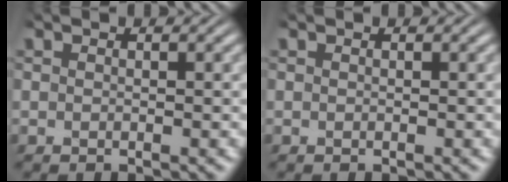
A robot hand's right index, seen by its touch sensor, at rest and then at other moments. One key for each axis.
{"total": 0.0}